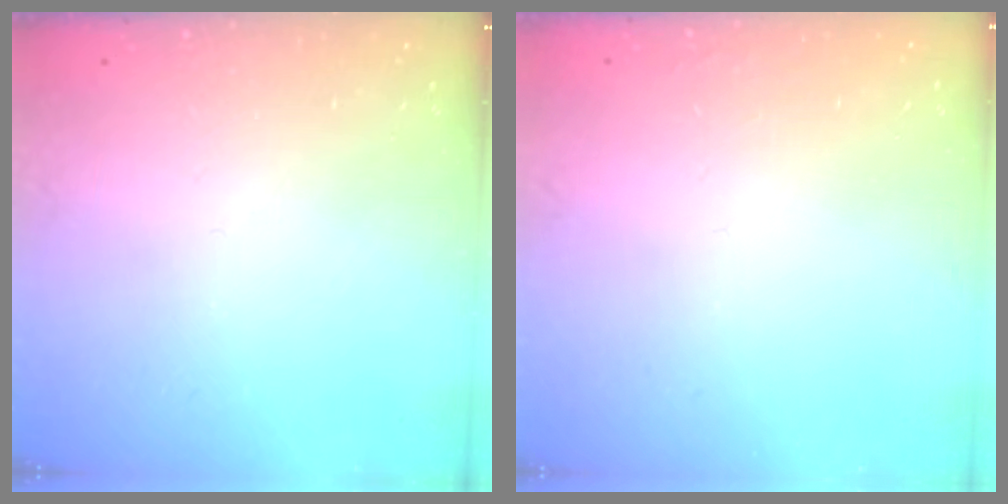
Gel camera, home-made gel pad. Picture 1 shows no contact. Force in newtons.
{"total": 1.5, "press": 1.5, "slide": 0.1}